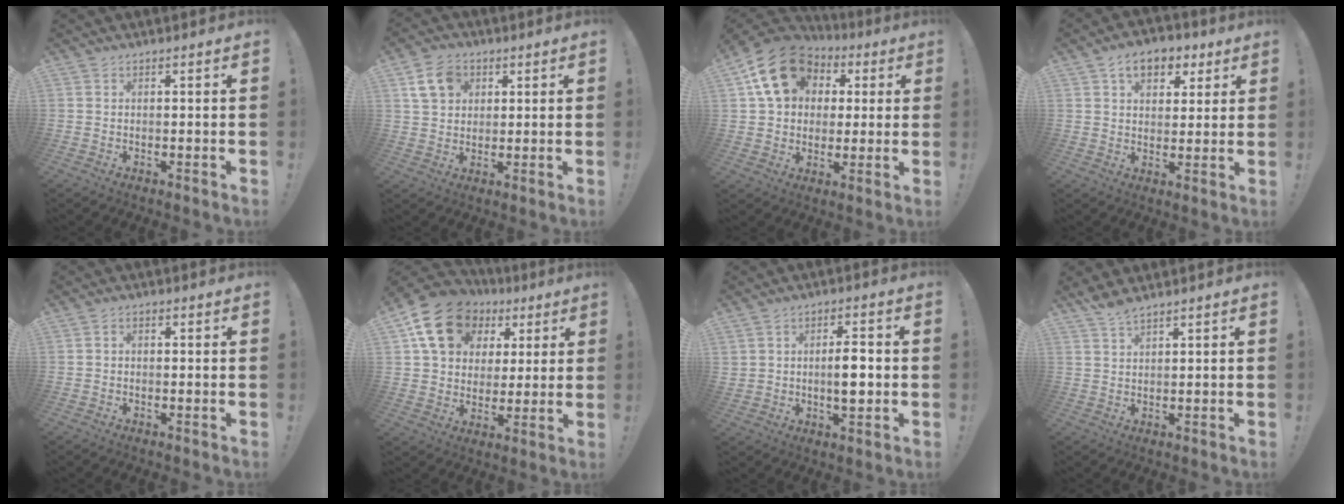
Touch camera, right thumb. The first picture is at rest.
{"total": 9.4, "force": [4.0, 7.3, 4.3], "torque": [-0.070, -0.003, 0.082]}
{"total": 18.4, "force": [6.7, 13.7, 10.3], "torque": [-0.149, -0.008, 0.128]}
{"total": 9.8, "force": [4.6, 6.7, 5.4], "torque": [-0.076, -0.009, 0.084]}
{"total": 1.2, "force": [-0.7, 0.6, 0.8], "torque": [-0.017, 0.005, -0.012]}
{"total": 17.8, "force": [8.1, 12.8, 9.3], "torque": [-0.136, -0.028, 0.156]}
{"total": 7.6, "force": [-0.5, 5.2, 5.5], "torque": [-0.093, 0.010, -0.012]}
{"total": 3.4, "force": [2.9, 0.3, 1.7], "torque": [-0.043, -0.015, 0.055]}